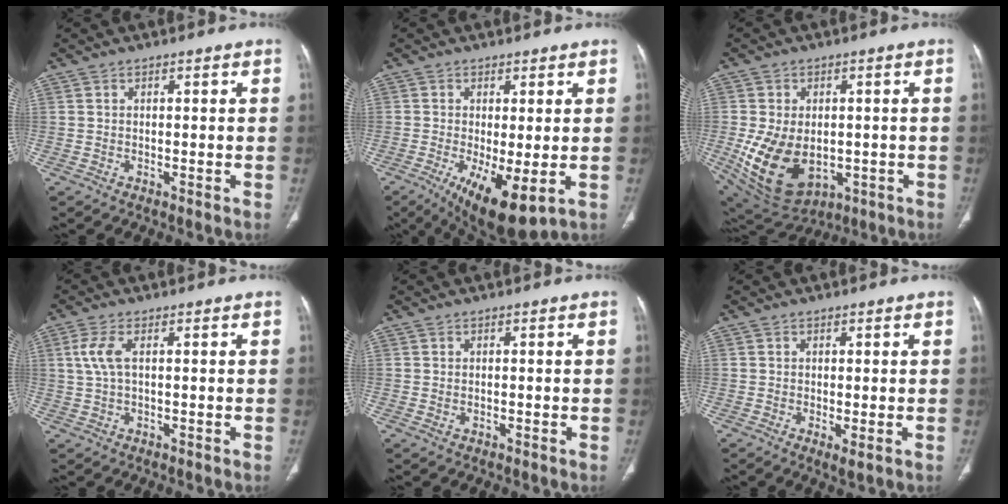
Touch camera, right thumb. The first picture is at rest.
{"total": 10.7, "force": [-3.0, 3.6, 9.7], "torque": [-0.161, -0.025, -0.036]}
{"total": 15.4, "force": [-2.7, 10.3, 11.1], "torque": [-0.191, -0.006, -0.013]}
{"total": 4.3, "force": [1.0, 1.6, 3.8], "torque": [-0.107, 0.010, 0.022]}
{"total": 0.8, "force": [-0.2, 0.5, 0.6], "torque": [-0.017, 0.006, 0.002]}
{"total": 1.8, "force": [-0.4, 0.5, 1.7], "torque": [-0.038, -0.009, -0.006]}